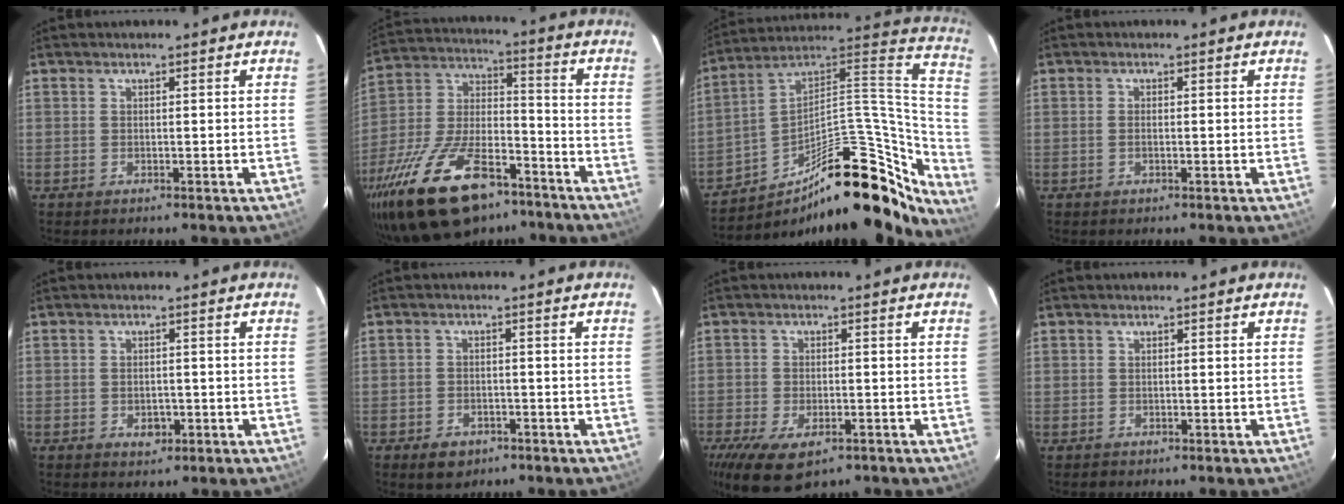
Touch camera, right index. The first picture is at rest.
{"total": 25.0, "force": [-16.1, 11.4, 15.4], "torque": [-0.308, -0.006, -0.264]}
{"total": 30.2, "force": [-19.8, 11.5, 19.7], "torque": [-0.263, 0.041, -0.289]}
{"total": 0.8, "force": [-0.2, 0.4, 0.7], "torque": [-0.015, 0.000, -0.006]}
{"total": 2.9, "force": [-0.9, 2.2, 1.6], "torque": [-0.027, 0.000, -0.009]}
{"total": 4.7, "force": [-2.8, 3.2, 1.8], "torque": [-0.044, 0.003, -0.037]}
{"total": 10.7, "force": [-6.3, 5.2, 6.9], "torque": [-0.157, -0.038, -0.102]}
{"total": 0.9, "force": [-0.1, 0.9, -0.1], "torque": [0.001, 0.004, 0.002]}